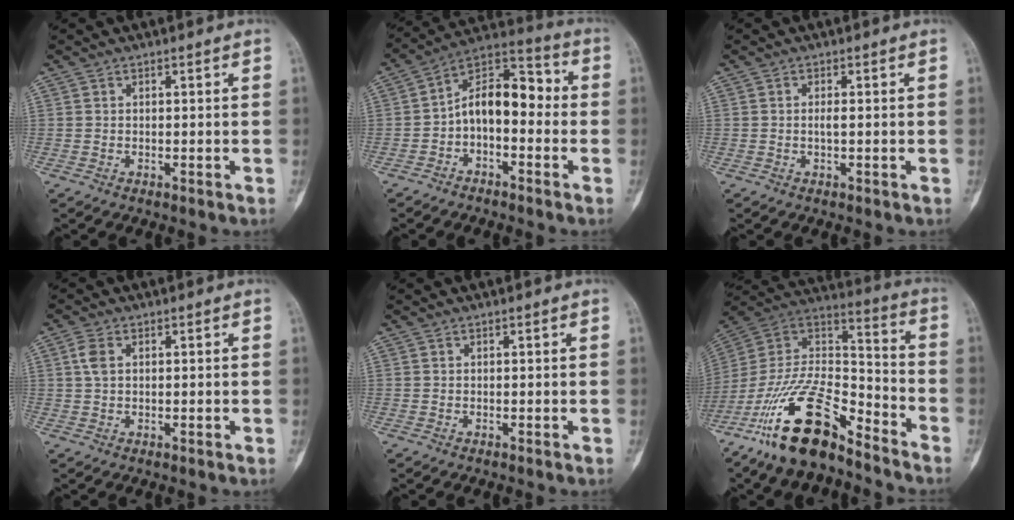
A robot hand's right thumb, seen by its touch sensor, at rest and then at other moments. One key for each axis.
{"total": 11.6, "fx": -1.7, "fy": 6.9, "fz": 9.2, "tx": -0.125, "ty": 0.055, "tz": -0.043}
{"total": 1.1, "fx": -0.1, "fy": 0.3, "fz": 1.1, "tx": -0.024, "ty": -0.001, "tz": -0.002}
{"total": 3.0, "fx": 0.7, "fy": 1.8, "fz": 2.3, "tx": -0.055, "ty": 0.003, "tz": 0.011}
{"total": 0.0}
{"total": 20.8, "fx": -14.3, "fy": 7.7, "fz": 13.0, "tx": -0.242, "ty": 0.081, "tz": -0.267}